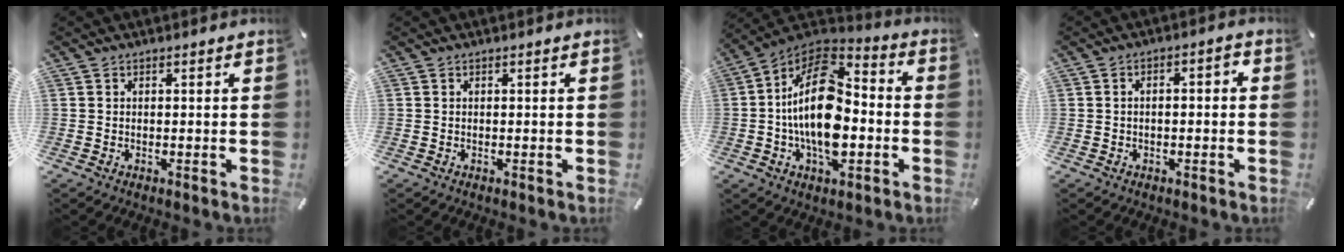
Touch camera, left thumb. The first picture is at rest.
{"total": 0.0}
{"total": 19.7, "force": [-3.0, 11.9, 15.5], "torque": [-0.298, 0.006, -0.055]}
{"total": 2.7, "force": [-1.4, 1.1, 2.0], "torque": [-0.033, 0.014, -0.029]}